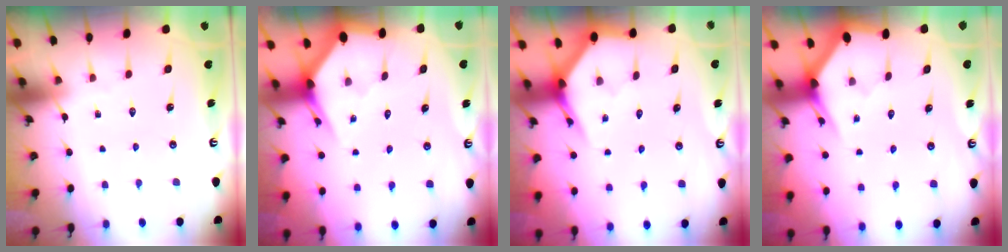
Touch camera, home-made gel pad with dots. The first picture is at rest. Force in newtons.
{"total": 2.6, "press": 2.6, "slide": 0.2}
{"total": 3.8, "press": 3.8, "slide": 0.2}
{"total": 3.1, "press": 3.1, "slide": 0.2}